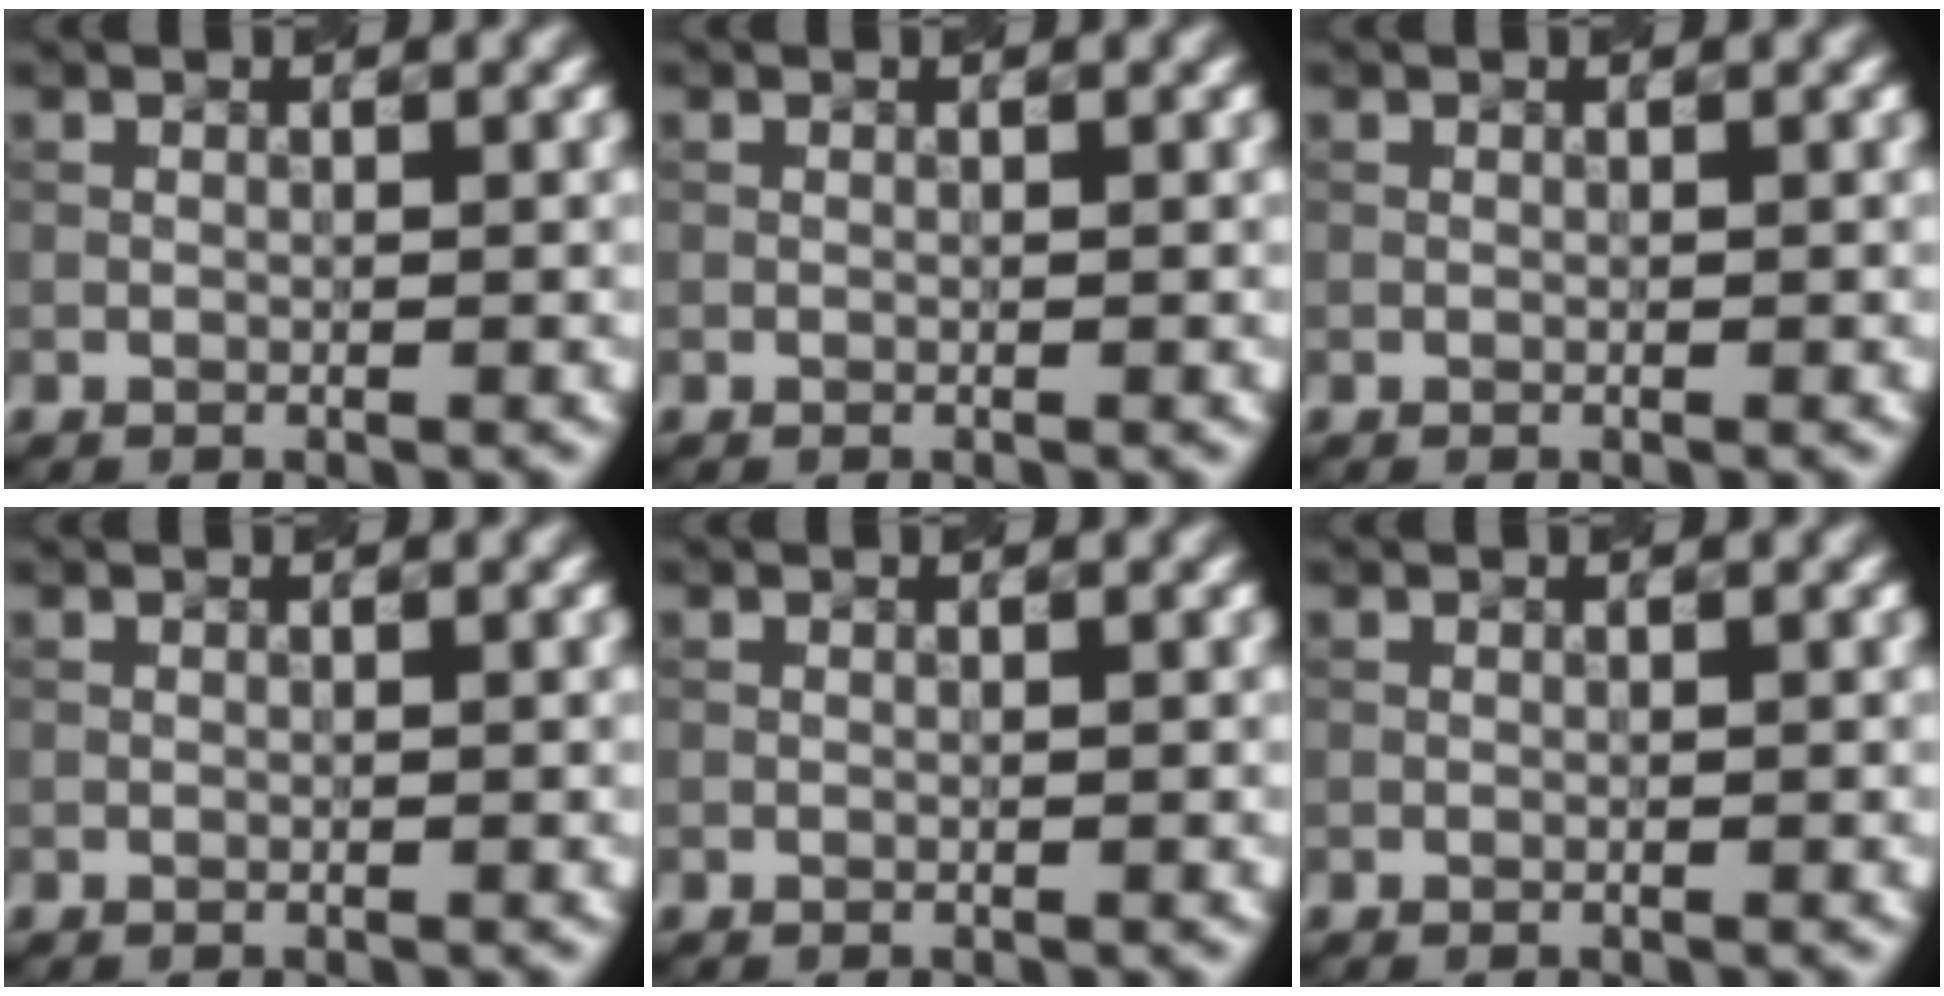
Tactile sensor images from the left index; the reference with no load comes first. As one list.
[{"total": 0.0}, {"total": 0.0}, {"total": 0.0}, {"total": 0.0}, {"total": 0.0}]